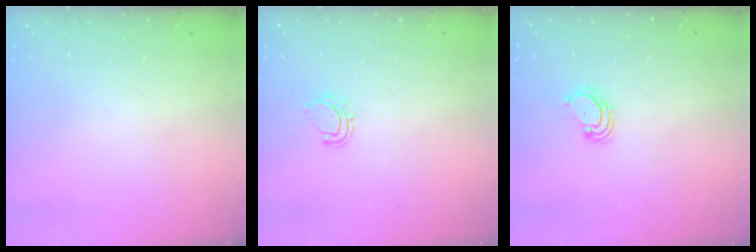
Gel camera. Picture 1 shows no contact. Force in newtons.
{"total": 4.4, "press": 4.2, "slide": 1.0}
{"total": 2.9, "press": 2.9, "slide": 0.3}